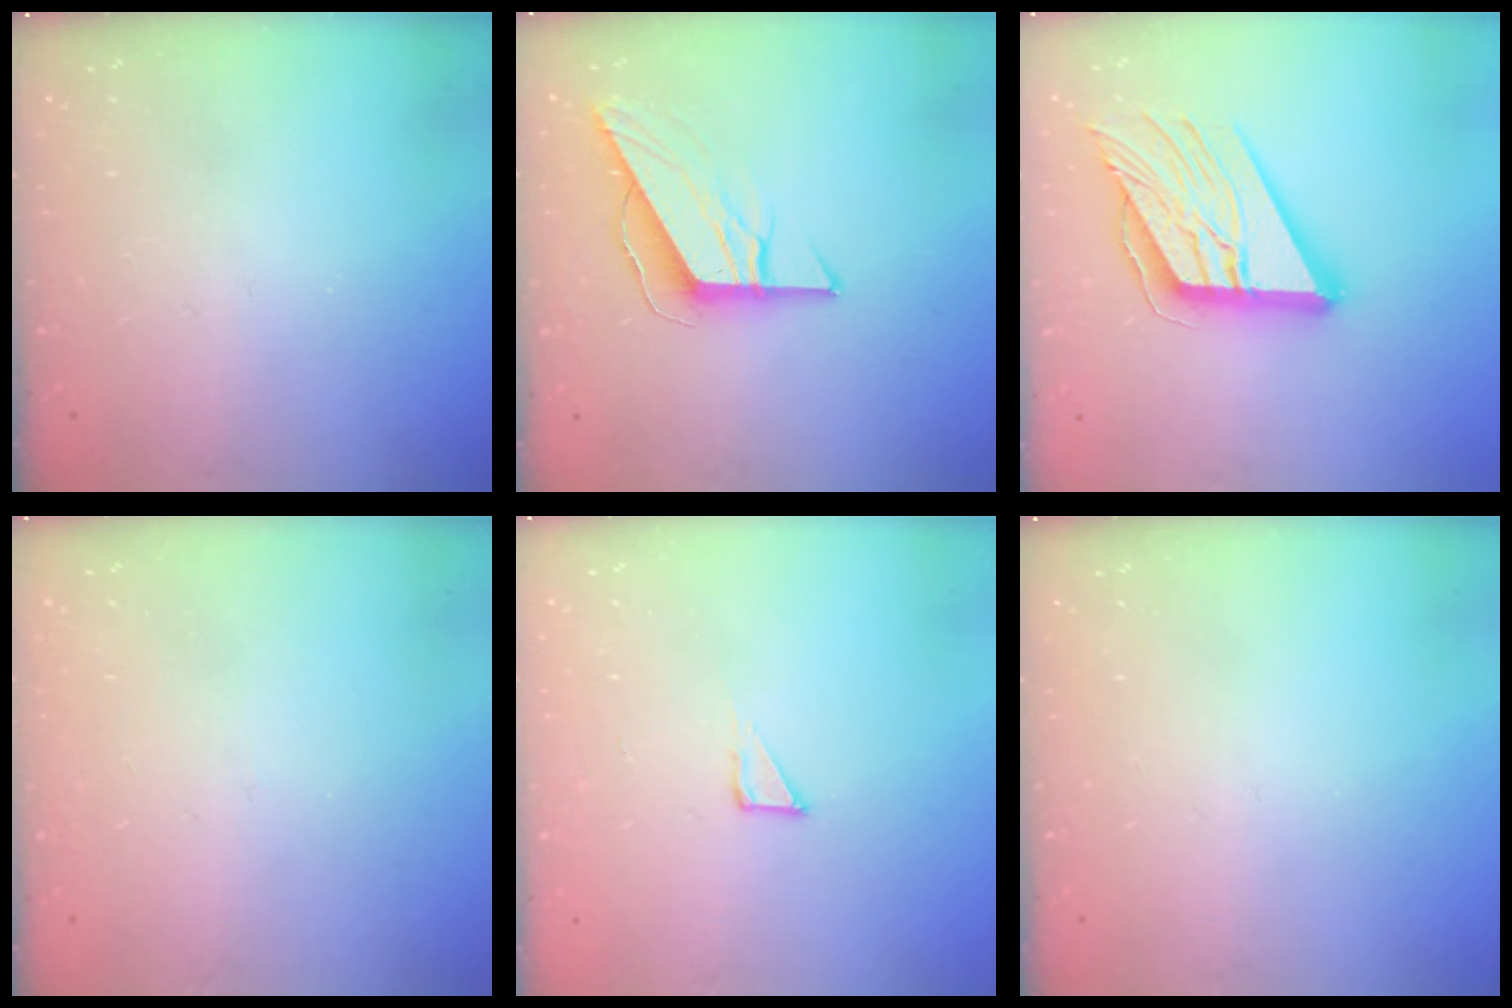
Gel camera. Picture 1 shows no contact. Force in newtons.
{"total": 9.1, "press": 9.1, "slide": 0.7}
{"total": 18.2, "press": 18.1, "slide": 2.0}
{"total": 2.7, "press": 2.7, "slide": 0.3}
{"total": 2.1, "press": 2.1, "slide": 0.1}
{"total": 0.0}